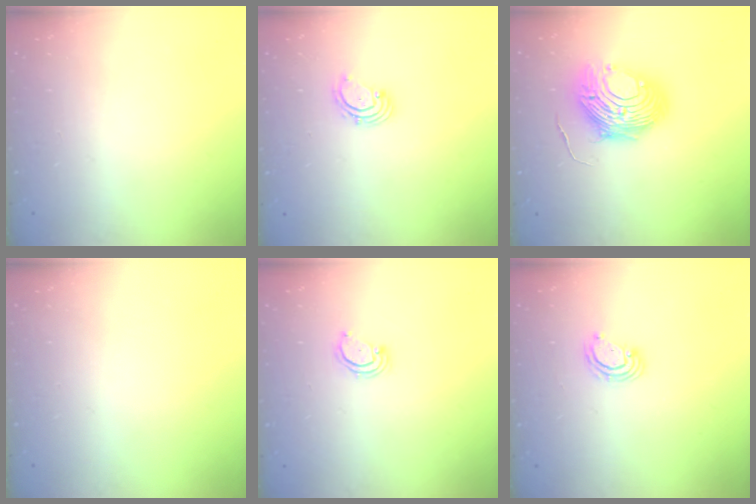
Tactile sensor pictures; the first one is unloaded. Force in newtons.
{"total": 2.2, "press": 2.1, "slide": 0.7}
{"total": 13.0, "press": 12.9, "slide": 1.4}
{"total": 0.0}
{"total": 2.3, "press": 2.2, "slide": 0.2}
{"total": 3.2, "press": 3.2, "slide": 0.3}